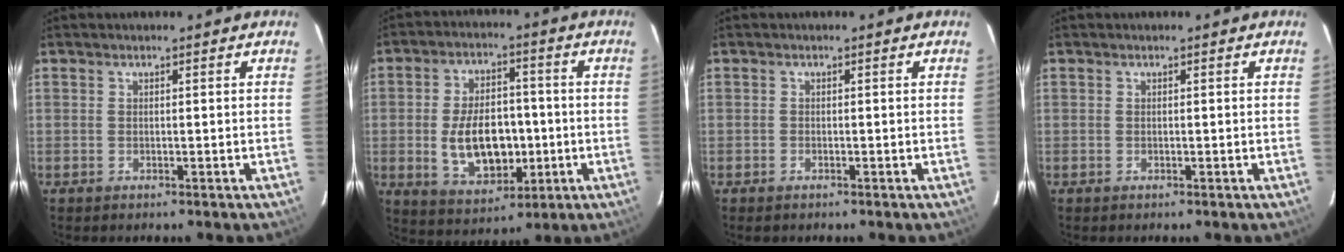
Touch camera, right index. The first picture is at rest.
{"total": 12.9, "force": [-1.9, 7.8, 10.1], "torque": [-0.196, 0.005, -0.012]}
{"total": 0.7, "force": [-0.6, 0.4, 0.1], "torque": [-0.005, 0.000, -0.011]}
{"total": 0.0}